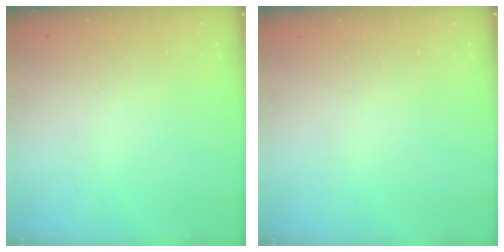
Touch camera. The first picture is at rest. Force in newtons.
{"total": 0.0}